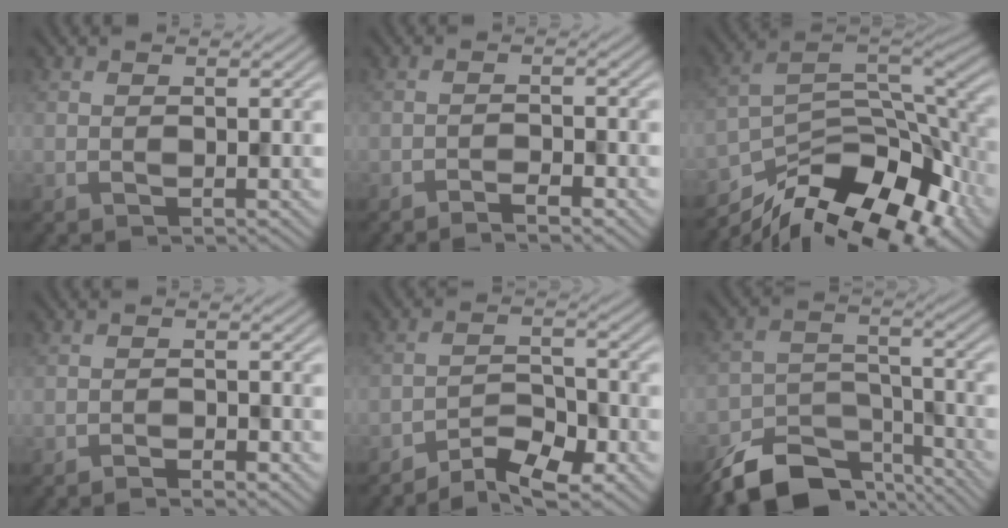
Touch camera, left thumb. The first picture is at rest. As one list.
[{"total": 2.2, "force": [-1.8, 0.2, 1.2], "torque": [-0.021, 0.004, -0.034]}, {"total": 14.7, "force": [-10.2, 5.6, 9.0], "torque": [-0.169, -0.009, -0.171]}, {"total": 1.7, "force": [-1.4, 0.3, 0.9], "torque": [-0.014, 0.002, -0.025]}, {"total": 6.0, "force": [-4.7, 1.9, 3.2], "torque": [-0.053, 0.005, -0.088]}, {"total": 12.2, "force": [-9.7, 5.2, 5.2], "torque": [-0.099, -0.019, -0.161]}]